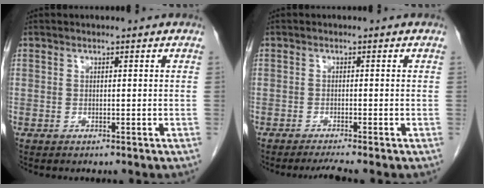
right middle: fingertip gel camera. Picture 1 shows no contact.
{"total": 2.4, "force": [-2.1, -0.7, 1.1], "torque": [-0.023, -0.008, -0.038]}